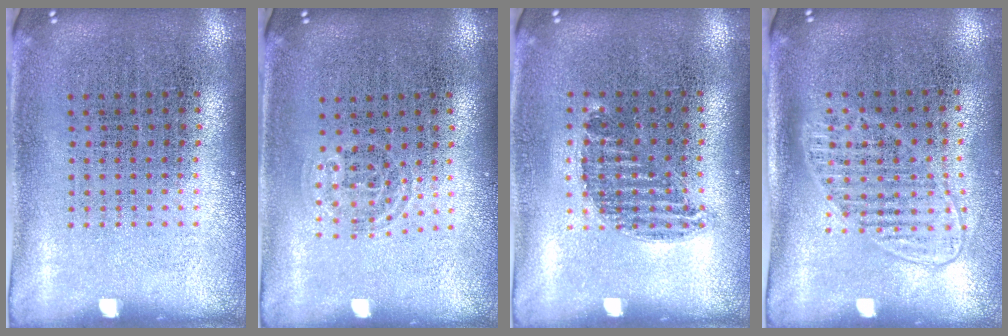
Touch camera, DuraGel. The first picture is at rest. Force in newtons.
{"total": 0.9, "press": 0.5, "slide": 0.7}
{"total": 0.8, "press": 0.7, "slide": 0.5}
{"total": 1.4, "press": 1.2, "slide": 0.7}